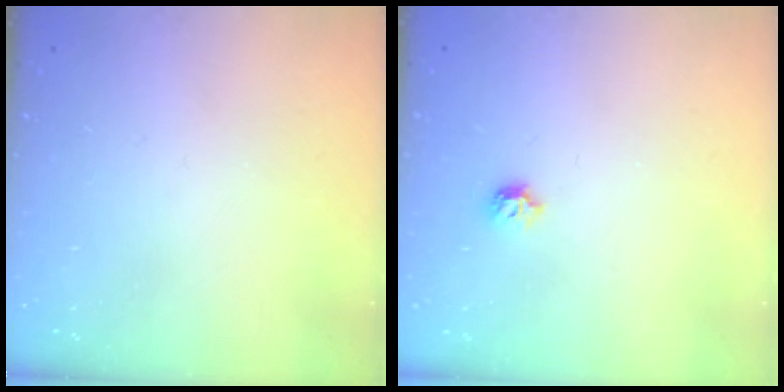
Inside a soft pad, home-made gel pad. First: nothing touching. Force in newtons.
{"total": 5.4, "press": 5.4, "slide": 0.9}